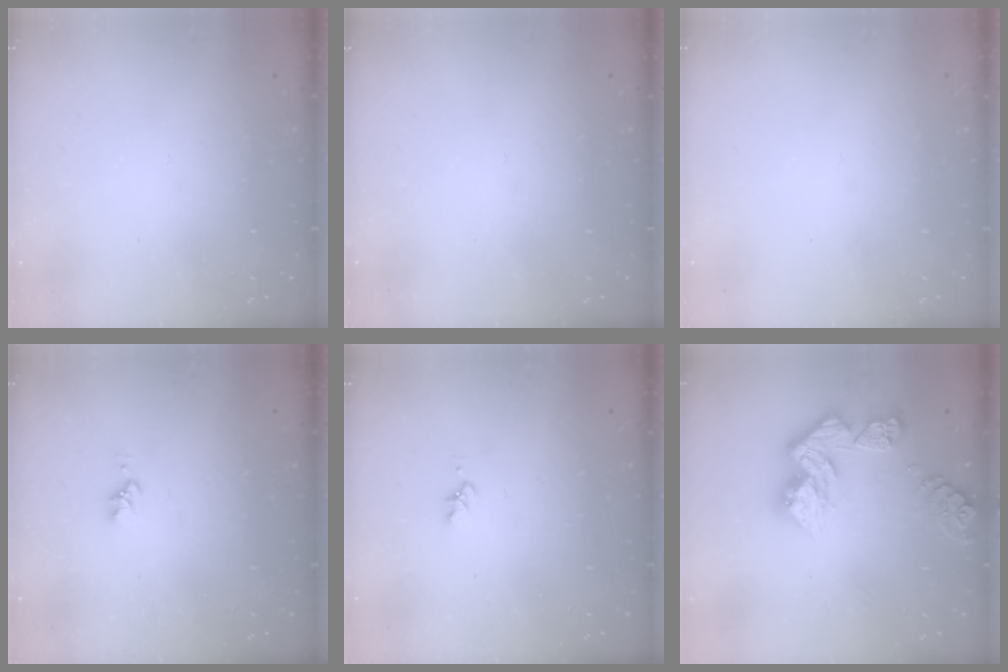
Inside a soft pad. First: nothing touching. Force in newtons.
{"total": 0.0}
{"total": 0.0}
{"total": 3.0, "press": 3.0, "slide": 0.4}
{"total": 1.6, "press": 1.6, "slide": 0.3}
{"total": 13.6, "press": 13.5, "slide": 1.6}